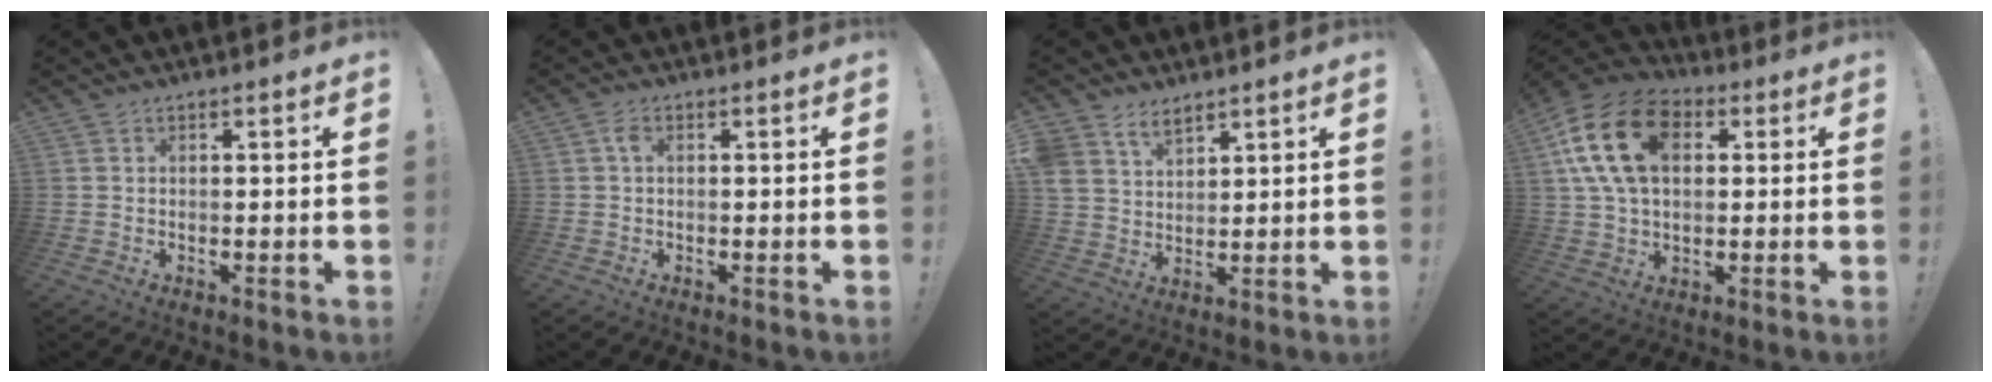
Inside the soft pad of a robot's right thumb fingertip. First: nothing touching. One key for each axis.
{"total": 1.9, "fx": 0.2, "fy": 1.1, "fz": 1.5, "tx": -0.036, "ty": 0.006, "tz": 0.004}
{"total": 7.0, "fx": 5.3, "fy": 4.2, "fz": 1.9, "tx": -0.047, "ty": -0.027, "tz": 0.107}
{"total": 19.6, "fx": 5.6, "fy": 12.9, "fz": 13.7, "tx": -0.255, "ty": 0.001, "tz": 0.101}